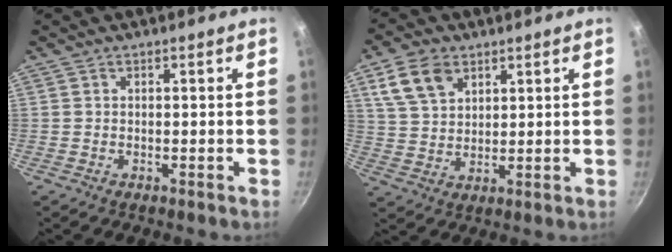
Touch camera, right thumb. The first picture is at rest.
{"total": 9.2, "force": [4.6, 6.1, 5.2], "torque": [-0.084, -0.006, 0.092]}